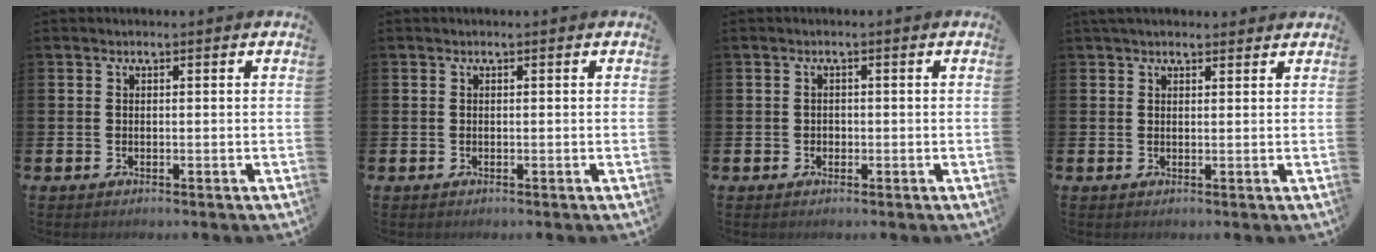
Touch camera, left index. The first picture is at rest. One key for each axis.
{"total": 0.0}
{"total": 0.9, "fx": -0.2, "fy": 0.8, "fz": 0.2, "tx": -0.001, "ty": 0.005, "tz": -0.006}
{"total": 2.0, "fx": 1.8, "fy": 0.7, "fz": 0.6, "tx": -0.002, "ty": -0.001, "tz": 0.029}